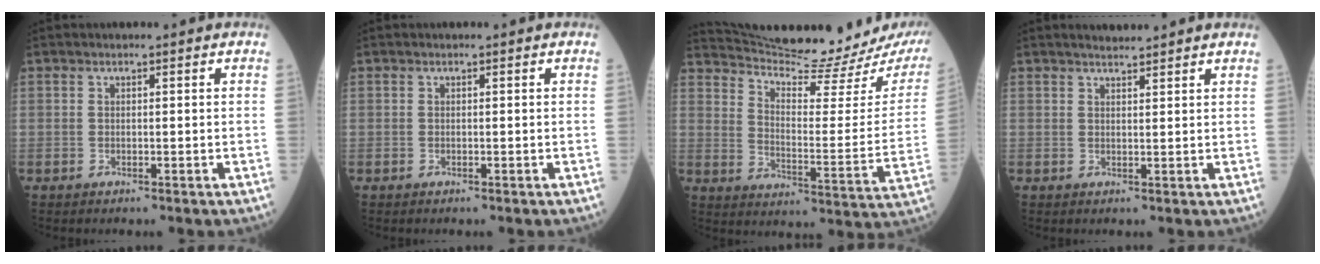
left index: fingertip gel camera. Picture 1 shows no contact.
{"total": 0.0}
{"total": 20.9, "force": [19.8, 0.1, 6.8], "torque": [-0.107, -0.085, 0.268]}
{"total": 2.6, "force": [2.5, 0.1, 0.7], "torque": [-0.012, 0.013, 0.041]}